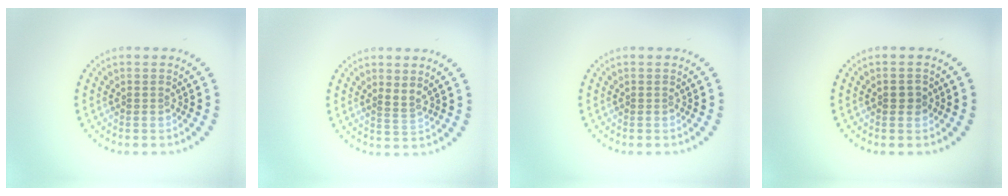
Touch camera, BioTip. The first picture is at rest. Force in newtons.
{"total": 1.0, "press": 0.7, "slide": 0.7}
{"total": 0.0}
{"total": 1.2, "press": 1.2, "slide": 0.1}